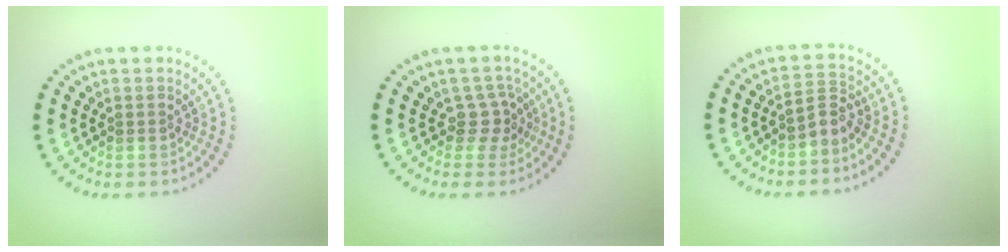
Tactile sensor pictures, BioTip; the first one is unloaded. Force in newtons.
{"total": 2.0, "press": 1.5, "slide": 1.4}
{"total": 2.0, "press": 1.3, "slide": 1.5}